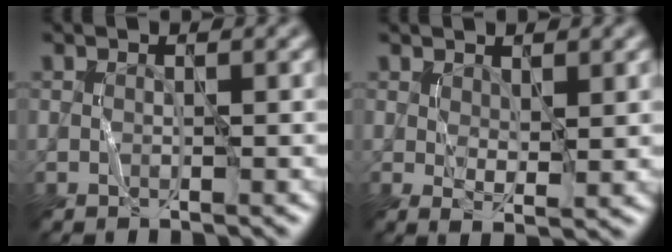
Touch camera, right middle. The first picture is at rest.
{"total": 2.1, "force": [0.8, 0.7, 1.8], "torque": [-0.038, -0.011, 0.022]}